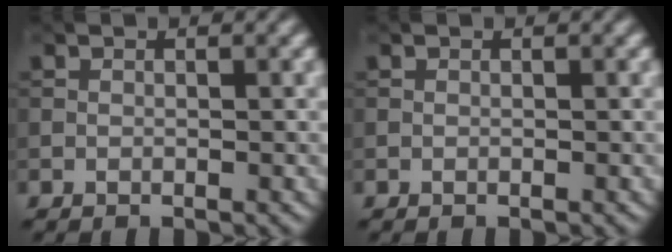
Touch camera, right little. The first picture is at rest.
{"total": 0.0}